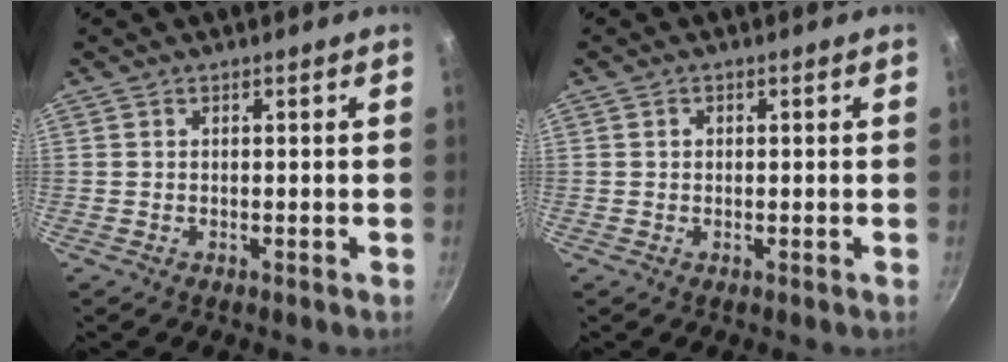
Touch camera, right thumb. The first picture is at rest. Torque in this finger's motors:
{"motor_torque": [-0.20, -0.21, 0.38, -0.21, -0.01]}